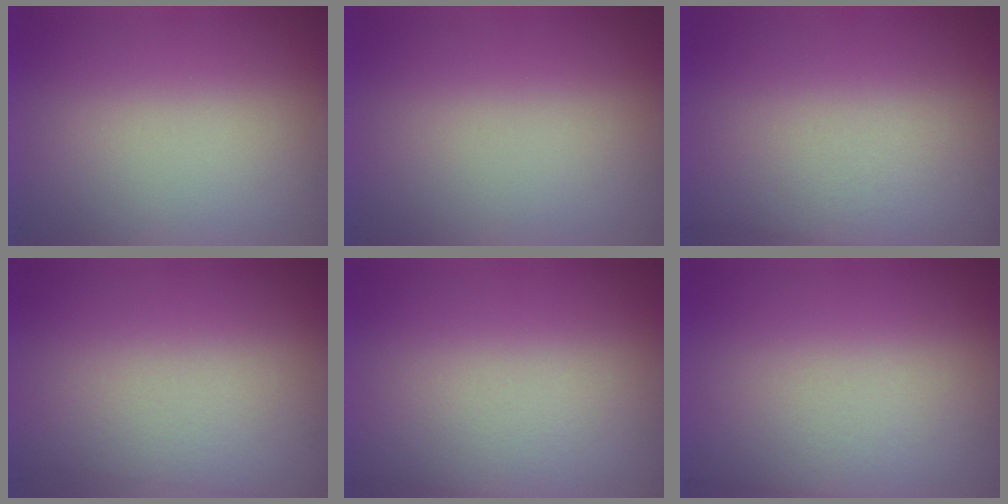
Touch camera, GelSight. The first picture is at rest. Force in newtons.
{"total": 0.0}
{"total": 2.4}
{"total": 2.9}
{"total": 2.1}
{"total": 2.9}